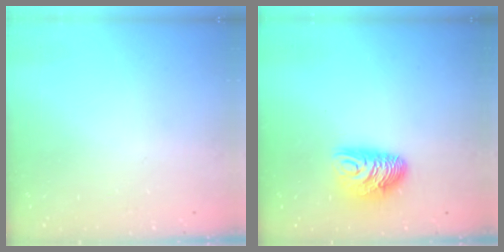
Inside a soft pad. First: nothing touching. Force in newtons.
{"total": 9.9, "press": 9.9, "slide": 0.4}